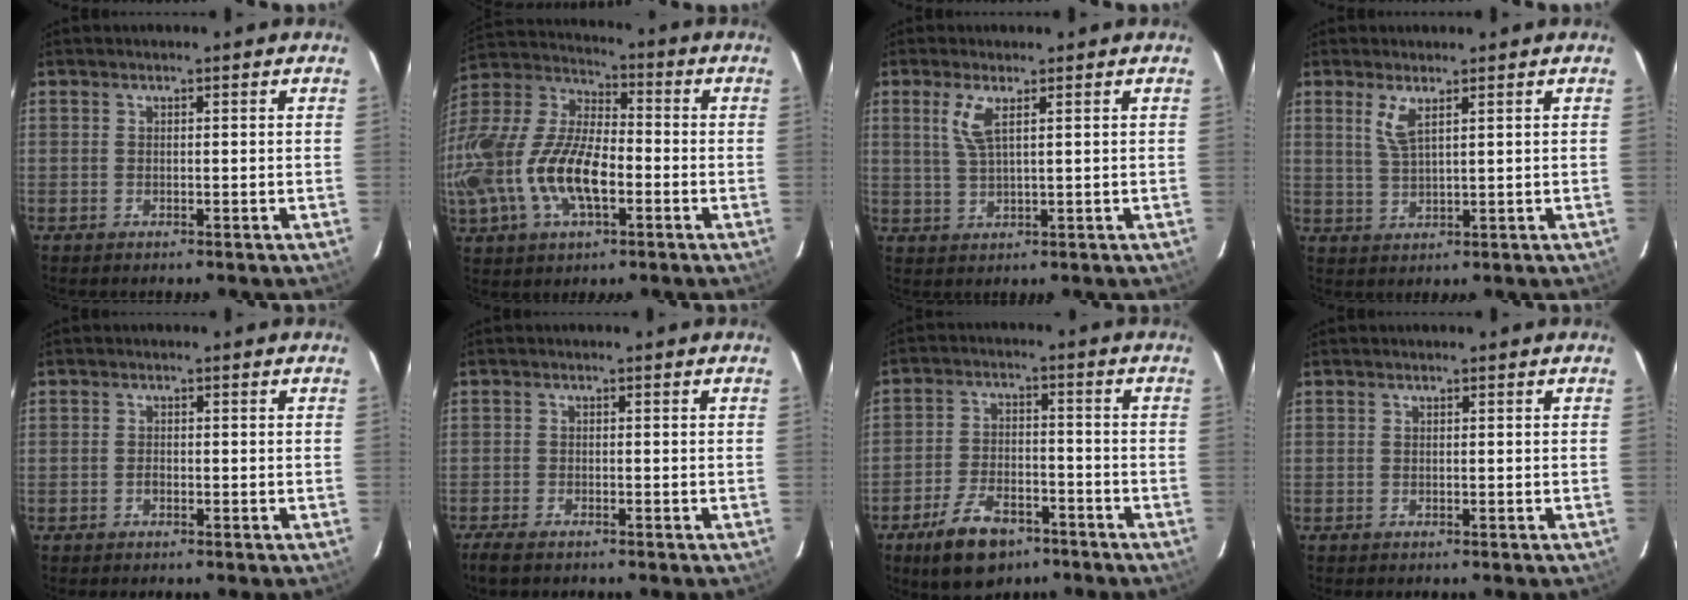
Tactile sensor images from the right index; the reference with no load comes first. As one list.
[{"total": 25.1, "force": [-6.3, 12.5, 20.9], "torque": [-0.462, -0.022, -0.117]}, {"total": 4.1, "force": [1.8, 0.7, 3.7], "torque": [-0.080, 0.000, 0.038]}, {"total": 3.7, "force": [2.0, 0.7, 3.1], "torque": [-0.064, -0.003, 0.041]}, {"total": 0.9, "force": [-0.4, 0.7, 0.4], "torque": [-0.007, 0.002, -0.007]}, {"total": 3.4, "force": [-2.5, 0.8, 2.2], "torque": [-0.056, -0.015, -0.047]}, {"total": 11.0, "force": [-6.9, 5.5, 6.6], "torque": [-0.144, -0.002, -0.111]}, {"total": 0.0}]